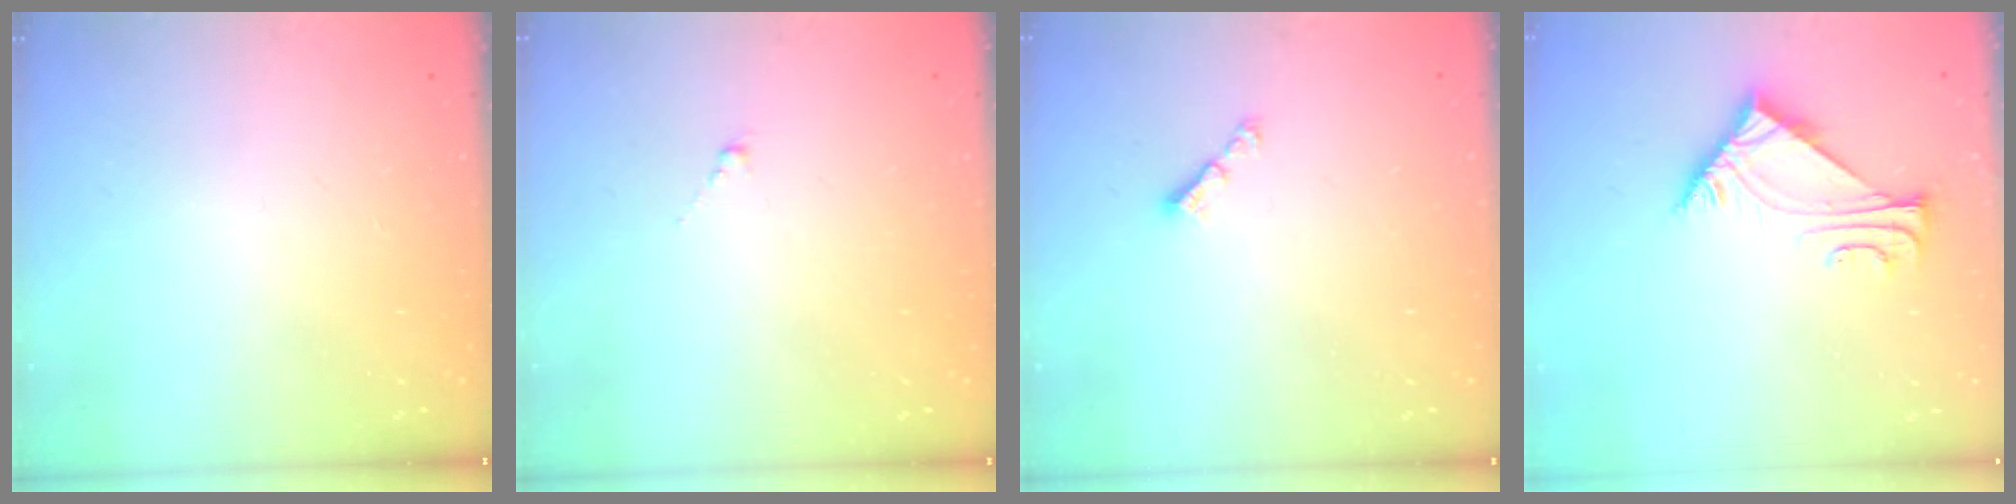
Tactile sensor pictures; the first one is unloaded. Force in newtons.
{"total": 0.8, "press": 0.7, "slide": 0.5}
{"total": 2.9, "press": 2.9, "slide": 0.3}
{"total": 5.7, "press": 5.6, "slide": 0.7}